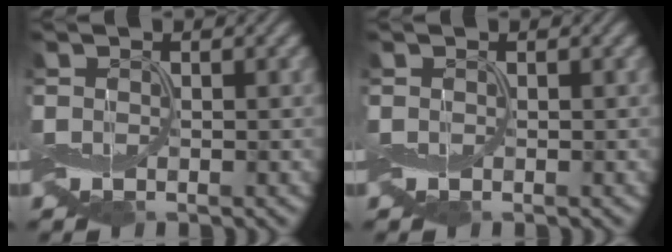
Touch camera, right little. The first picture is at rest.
{"total": 0.0}